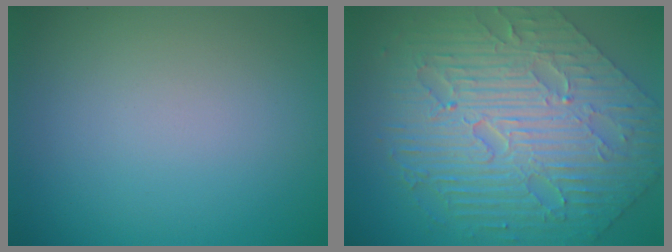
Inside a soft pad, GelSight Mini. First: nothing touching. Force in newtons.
{"total": 10.4, "press": 7.1, "slide": 7.6}